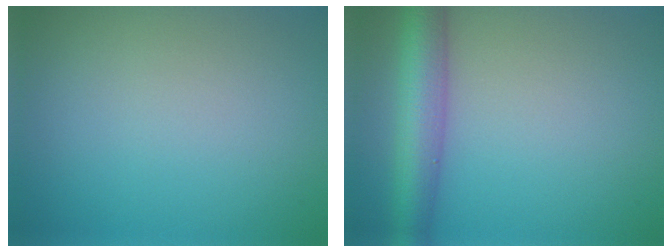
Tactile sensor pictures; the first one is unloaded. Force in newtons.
{"total": 5.5, "press": 5.5, "slide": 0.1}